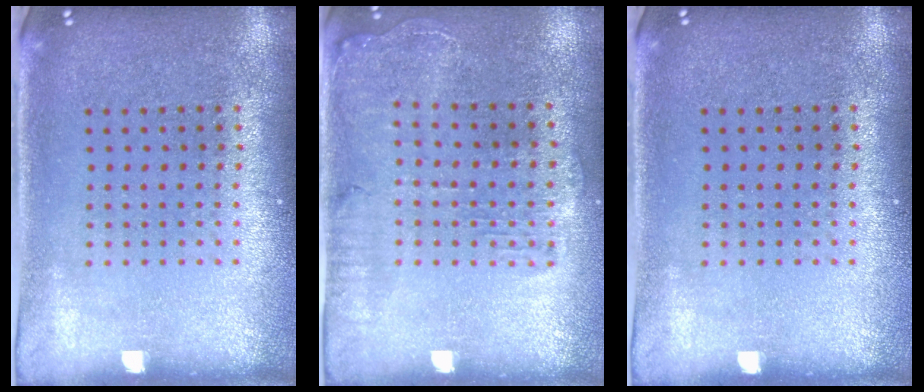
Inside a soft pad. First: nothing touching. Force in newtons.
{"total": 1.4, "press": 1.4, "slide": 0.4}
{"total": 0.0}